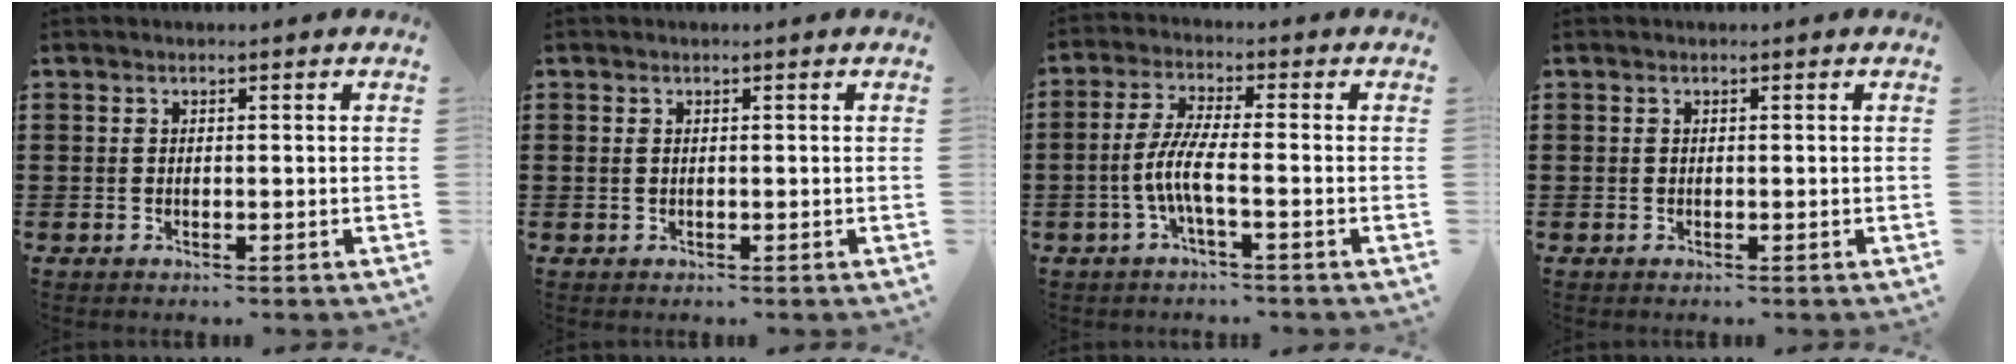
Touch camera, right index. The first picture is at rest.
{"total": 0.6, "force": [0.2, 0.3, 0.5], "torque": [-0.010, 0.002, 0.003]}
{"total": 5.5, "force": [-2.1, 0.8, 5.0], "torque": [-0.123, -0.012, -0.050]}
{"total": 0.0}